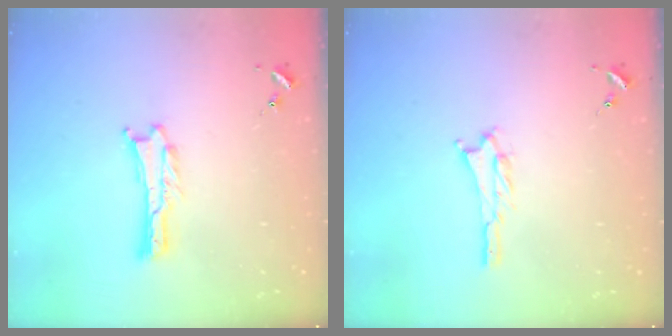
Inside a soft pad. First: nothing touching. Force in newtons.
{"total": 1.2, "press": 1.2, "slide": 0.2}